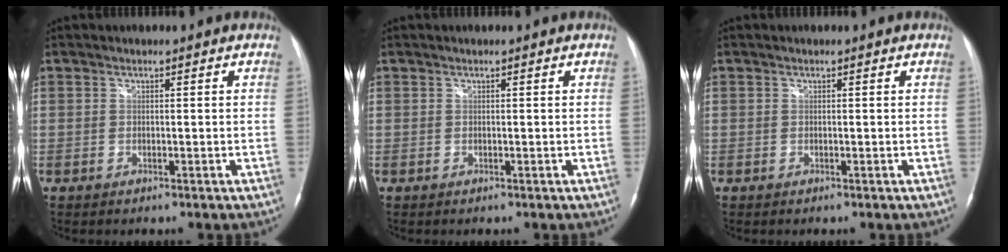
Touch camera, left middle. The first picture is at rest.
{"total": 0.0}
{"total": 0.0}